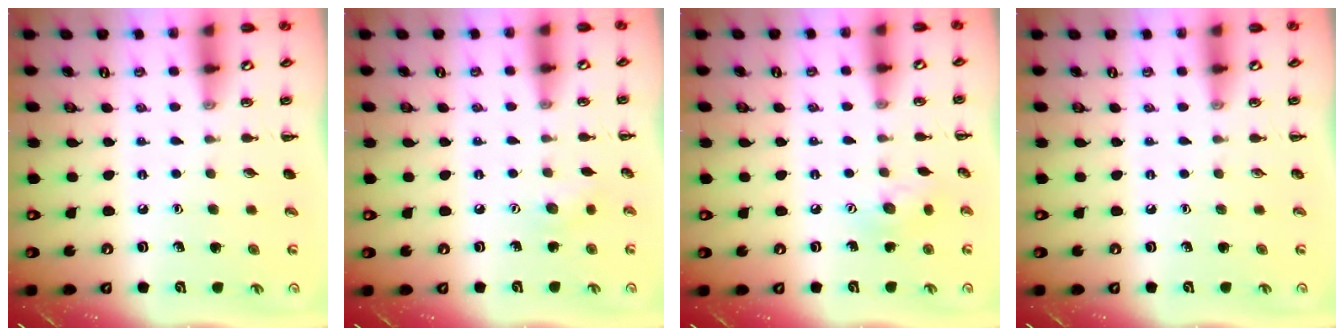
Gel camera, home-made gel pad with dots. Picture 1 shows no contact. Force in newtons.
{"total": 4.4, "press": 4.3, "slide": 1.1}
{"total": 7.4, "press": 7.3, "slide": 1.1}
{"total": 0.0}